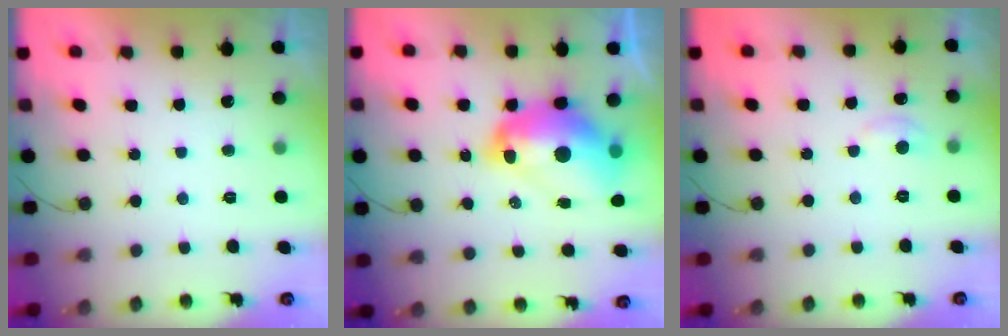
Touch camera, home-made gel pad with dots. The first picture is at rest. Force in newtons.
{"total": 16.9, "press": 16.8, "slide": 1.7}
{"total": 3.8, "press": 3.8, "slide": 0.5}